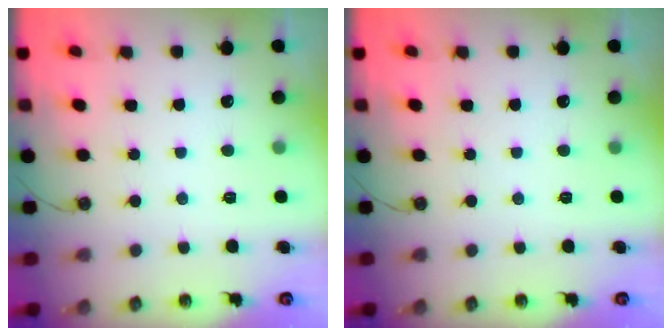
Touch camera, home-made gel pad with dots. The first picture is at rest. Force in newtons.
{"total": 0.0}